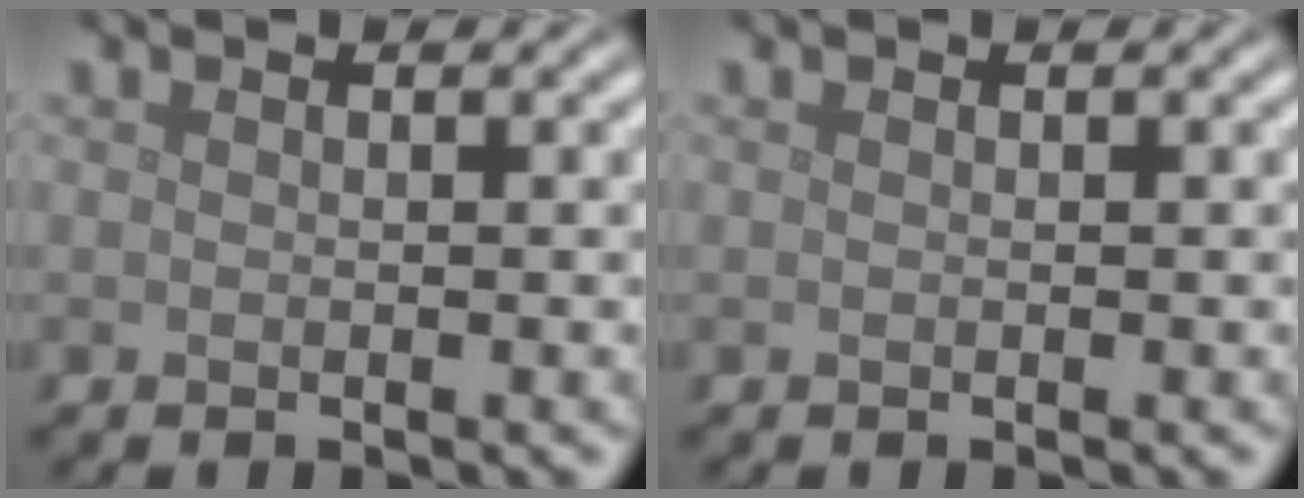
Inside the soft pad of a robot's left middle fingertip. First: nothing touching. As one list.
[{"total": 0.0}]